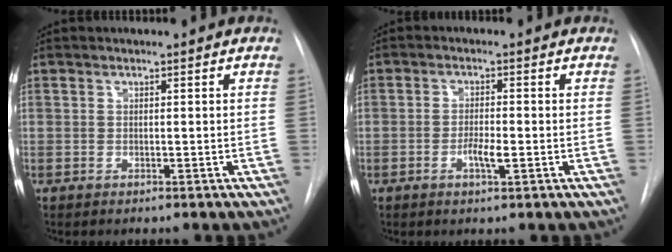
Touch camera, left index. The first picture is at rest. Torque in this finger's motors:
{"motor_torque": [0.18, 0.31, 0.08, 0.02]}